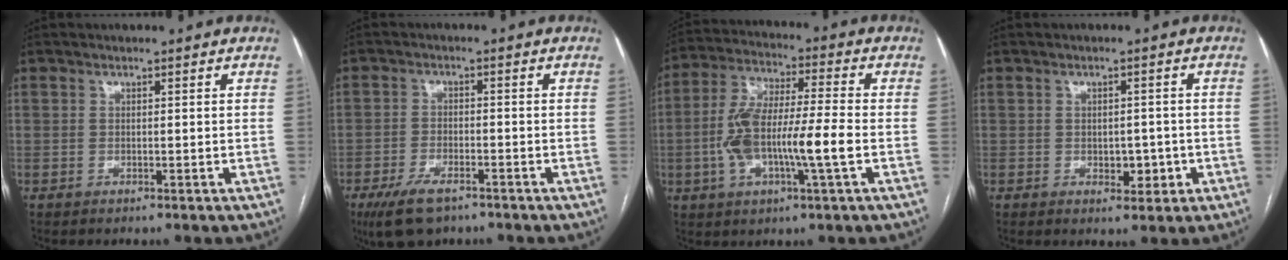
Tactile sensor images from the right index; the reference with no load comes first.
{"total": 6.9, "force": [-4.7, 2.6, 4.3], "torque": [-0.093, -0.013, -0.080]}
{"total": 13.1, "force": [-2.7, 1.8, 12.7], "torque": [-0.257, 0.012, -0.051]}
{"total": 3.6, "force": [-1.0, 2.2, 2.7], "torque": [-0.030, 0.004, -0.005]}